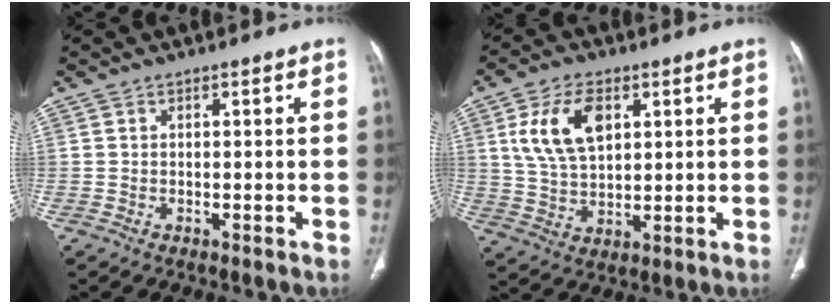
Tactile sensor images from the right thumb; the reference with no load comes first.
{"total": 11.5, "force": [3.9, 6.7, 8.5], "torque": [-0.151, -0.007, 0.079]}